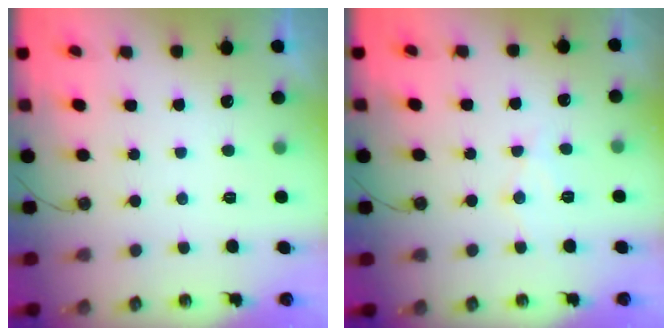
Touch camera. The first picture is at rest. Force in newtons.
{"total": 7.4, "press": 7.4, "slide": 0.5}